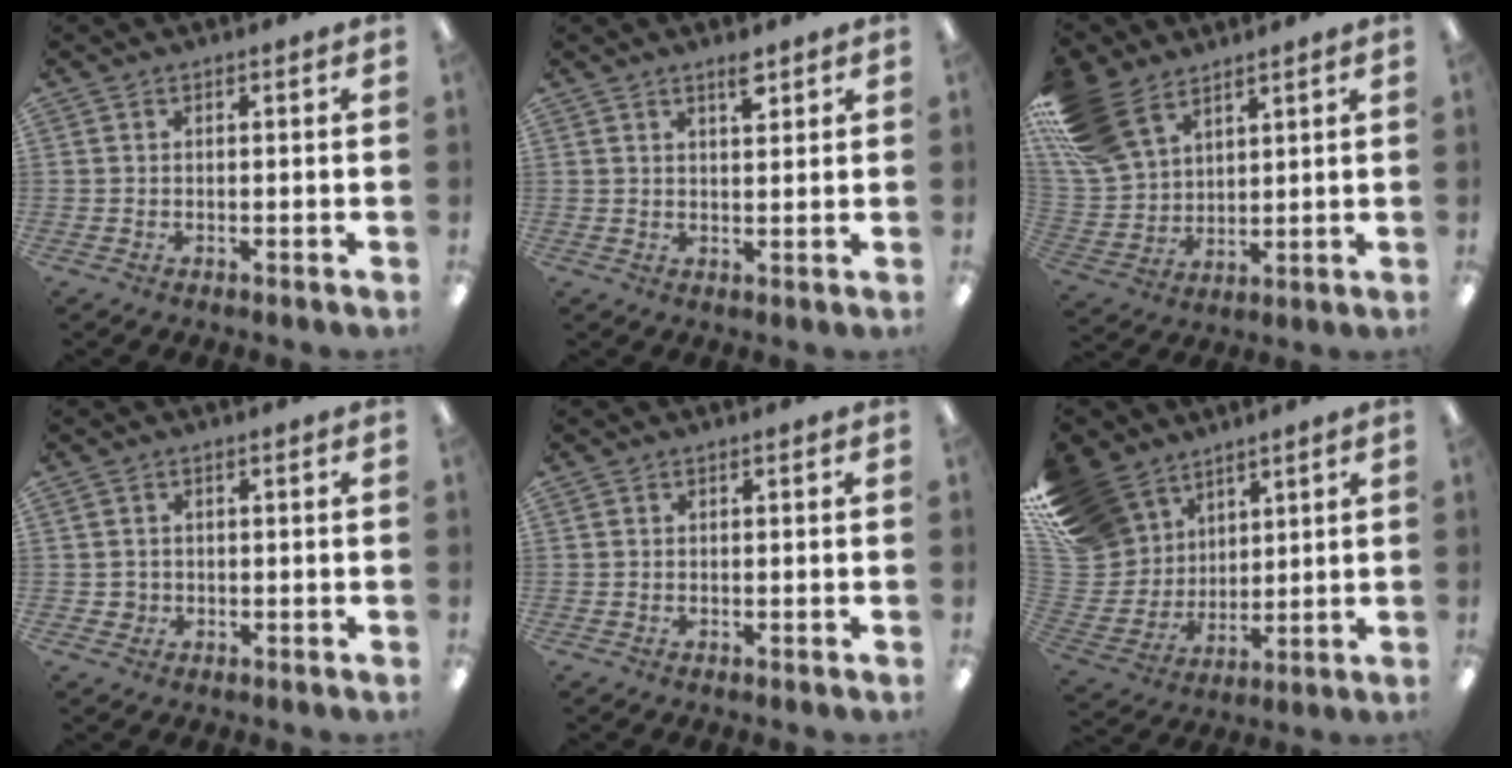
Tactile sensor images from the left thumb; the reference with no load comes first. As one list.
[{"total": 3.8, "force": [2.7, 1.1, 2.4], "torque": [-0.030, -0.013, 0.044]}, {"total": 16.4, "force": [10.5, 9.7, 7.9], "torque": [-0.195, -0.039, 0.203]}, {"total": 2.1, "force": [0.1, 2.0, 0.4], "torque": [-0.009, 0.003, 0.000]}, {"total": 0.0}, {"total": 15.9, "force": [10.5, 11.2, 4.3], "torque": [-0.128, -0.060, 0.212]}]